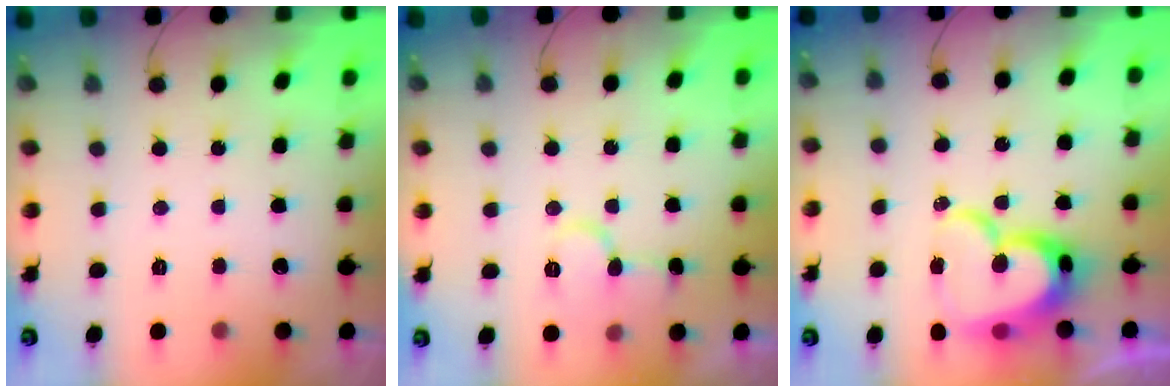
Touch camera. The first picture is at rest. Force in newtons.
{"total": 7.9, "press": 7.9, "slide": 0.8}
{"total": 17.2, "press": 17.1, "slide": 1.2}